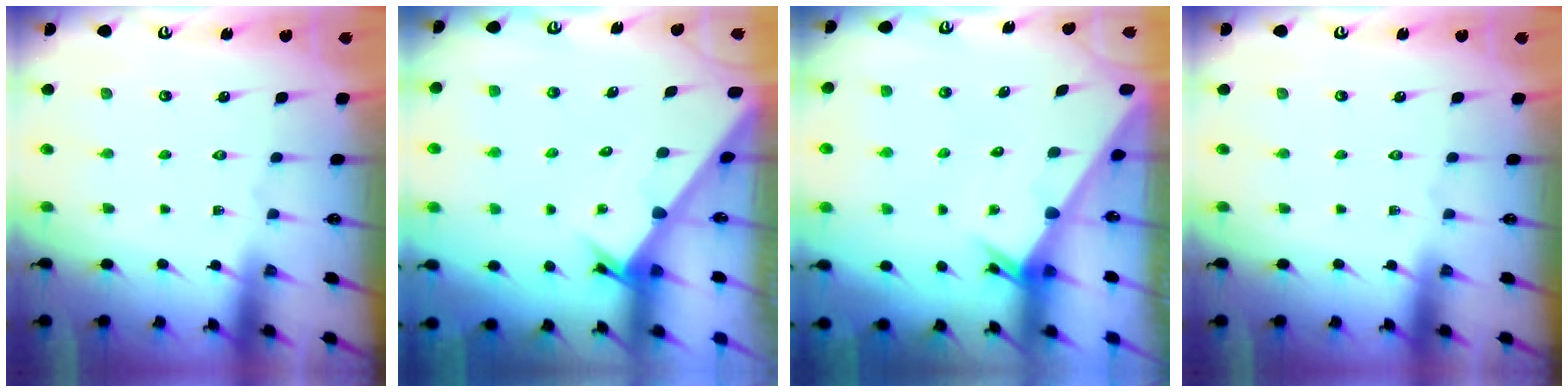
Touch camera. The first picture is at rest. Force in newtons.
{"total": 2.8, "press": 2.8, "slide": 0.1}
{"total": 2.0, "press": 2.0, "slide": 0.1}
{"total": 0.0}